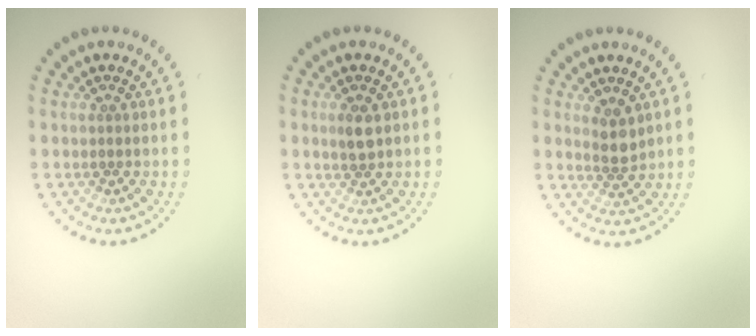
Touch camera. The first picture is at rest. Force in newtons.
{"total": 1.6, "press": 1.6, "slide": 0.5}
{"total": 2.0, "press": 1.7, "slide": 1.0}